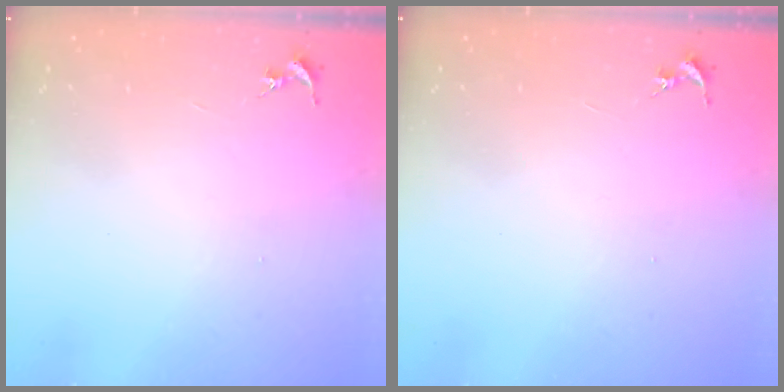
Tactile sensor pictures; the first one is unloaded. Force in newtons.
{"total": 0.0}